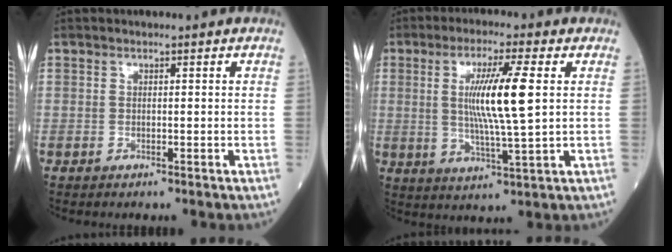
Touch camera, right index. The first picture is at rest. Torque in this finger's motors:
{"motor_torque": [1.55, 0.37, 0.75, 0.21]}